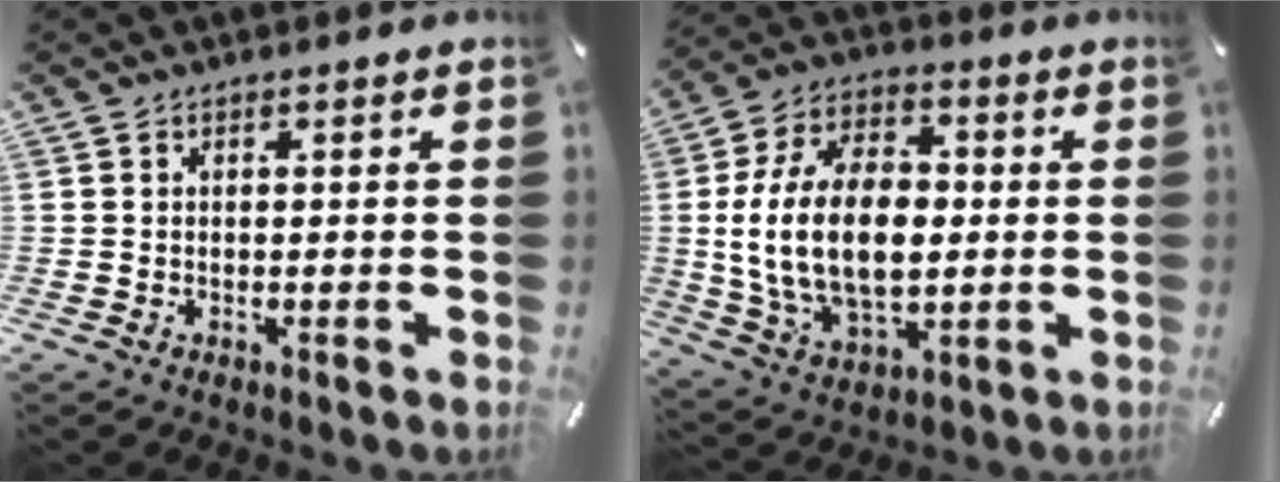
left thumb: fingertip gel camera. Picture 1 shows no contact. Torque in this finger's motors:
{"motor_torque": [2.52, 2.49, 2.15, -0.62, 0.92]}